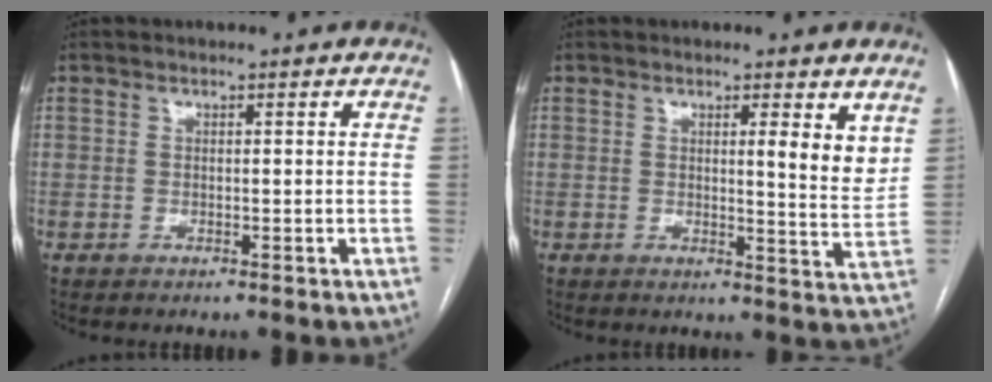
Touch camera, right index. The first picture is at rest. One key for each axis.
{"total": 5.0, "fx": 2.6, "fy": 0.6, "fz": 4.2, "tx": -0.048, "ty": -0.020, "tz": 0.032}